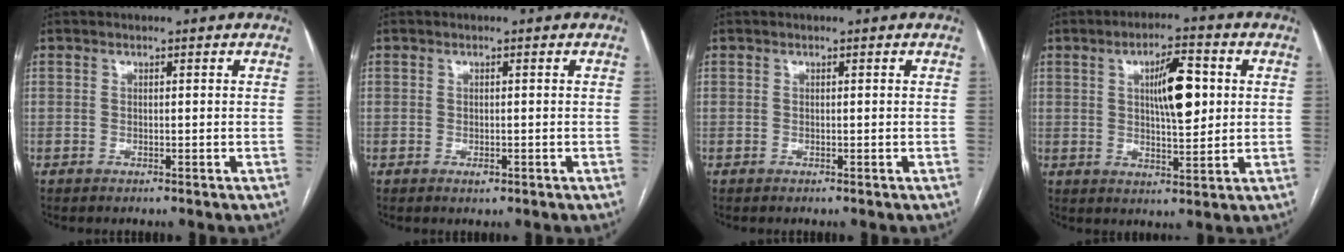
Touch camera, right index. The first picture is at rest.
{"total": 0.9, "force": [-0.5, 0.5, 0.6], "torque": [-0.009, 0.000, -0.003]}
{"total": 0.0}
{"total": 8.6, "force": [1.8, 2.2, 8.1], "torque": [-0.135, 0.009, 0.031]}